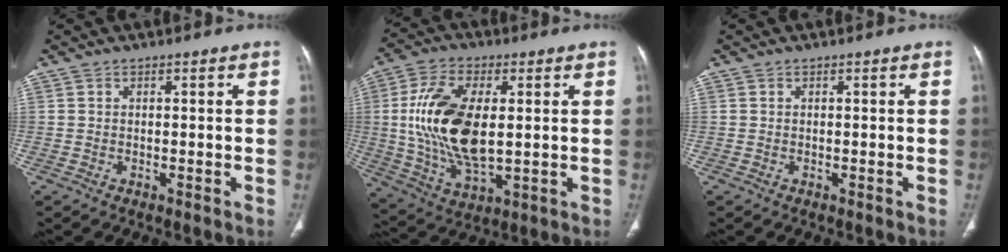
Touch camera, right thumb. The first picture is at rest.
{"total": 17.0, "force": [1.4, 8.6, 14.6], "torque": [-0.287, -0.012, 0.032]}
{"total": 0.0}